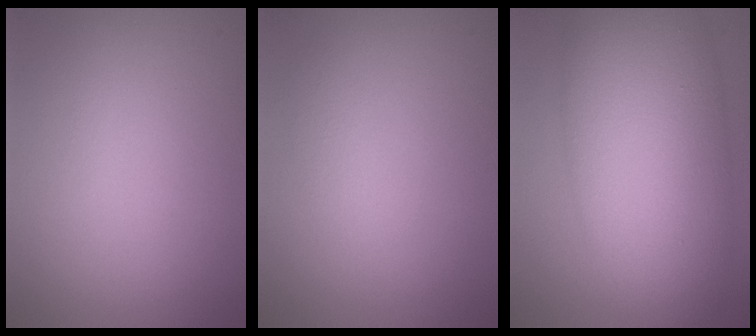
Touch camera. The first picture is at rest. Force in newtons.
{"total": 1.5, "press": 1.5, "slide": 0.1}
{"total": 13.0, "press": 13.0, "slide": 0.1}